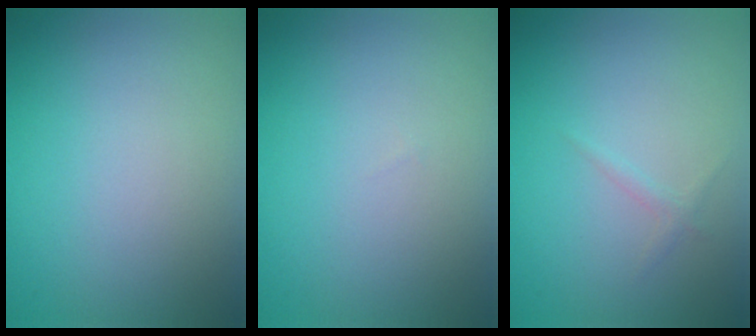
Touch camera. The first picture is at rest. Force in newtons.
{"total": 0.0}
{"total": 0.7, "press": 0.7, "slide": 0.1}